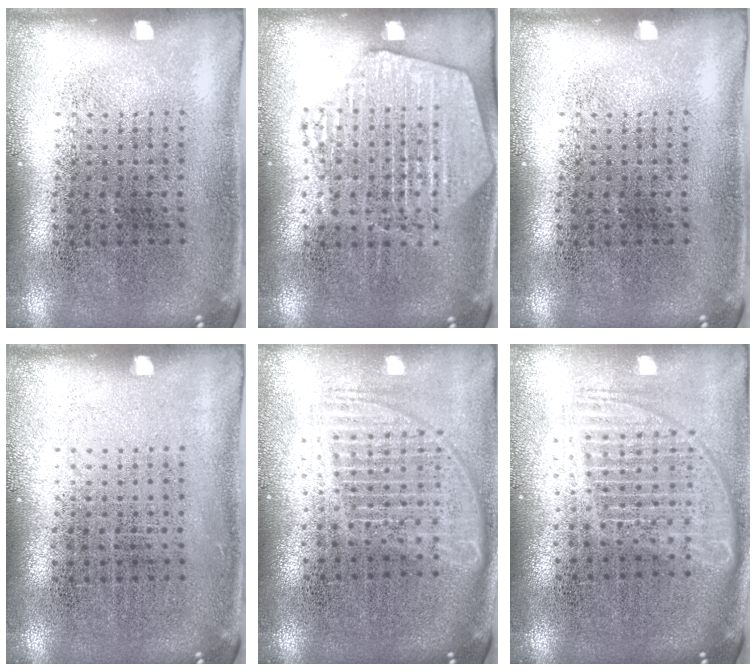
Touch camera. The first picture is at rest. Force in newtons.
{"total": 1.9, "press": 1.9, "slide": 0.3}
{"total": 0.0}
{"total": 0.0}
{"total": 1.8, "press": 1.5, "slide": 0.9}
{"total": 1.8, "press": 1.5, "slide": 0.9}